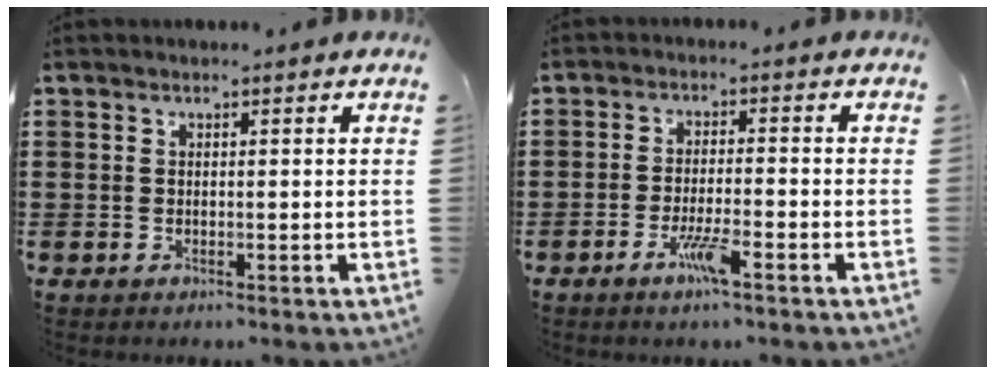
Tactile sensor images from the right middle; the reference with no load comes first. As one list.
[{"total": 4.5, "force": [-2.6, 0.5, 3.6], "torque": [-0.071, -0.004, -0.048]}]